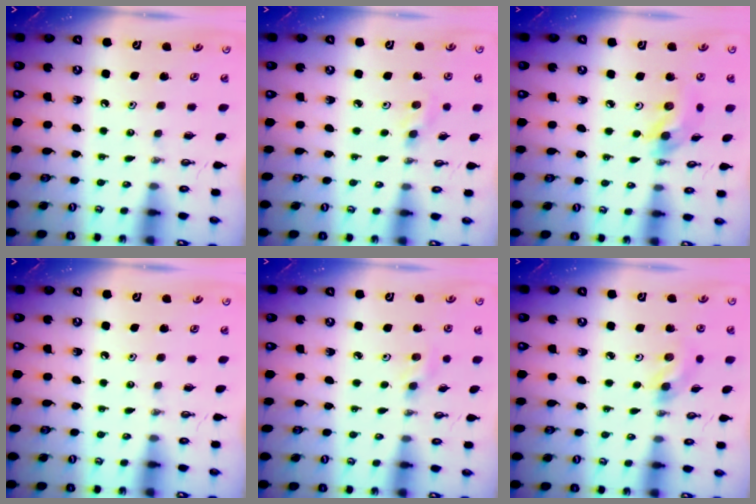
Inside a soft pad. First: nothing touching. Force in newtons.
{"total": 4.2, "press": 4.2, "slide": 0.6}
{"total": 11.4, "press": 11.2, "slide": 2.3}
{"total": 0.0}
{"total": 2.8, "press": 2.7, "slide": 0.8}
{"total": 5.0, "press": 4.5, "slide": 2.2}